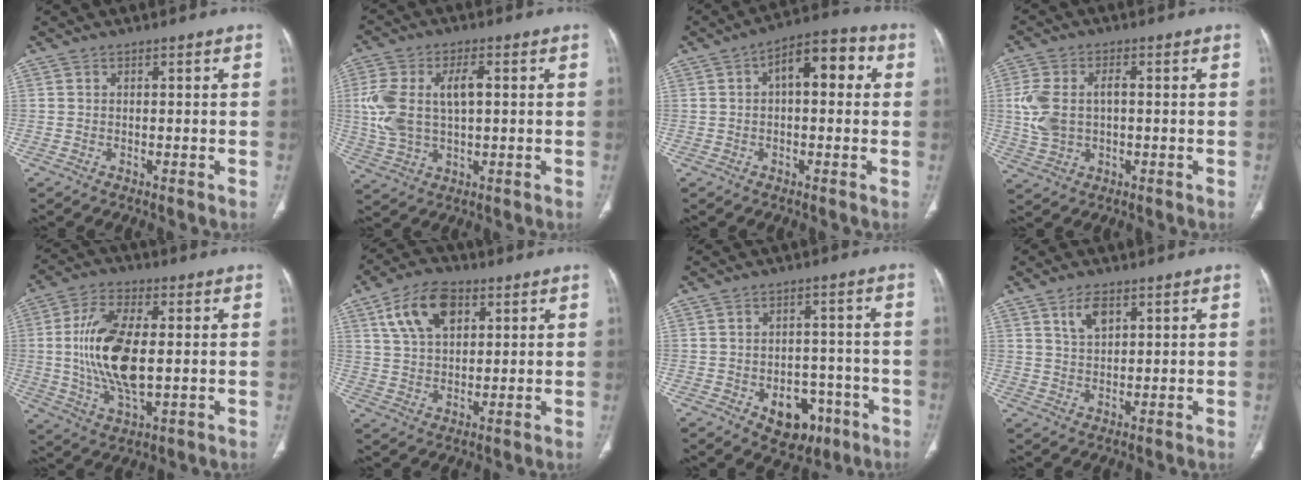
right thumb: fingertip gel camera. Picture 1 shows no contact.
{"total": 12.3, "force": [1.4, 6.7, 10.2], "torque": [-0.221, 0.011, 0.035]}
{"total": 9.7, "force": [2.0, 4.8, 8.2], "torque": [-0.098, 0.031, 0.019]}
{"total": 8.7, "force": [0.3, 5.5, 6.8], "torque": [-0.152, 0.014, 0.012]}
{"total": 15.8, "force": [0.6, 7.2, 14.0], "torque": [-0.279, -0.006, 0.014]}
{"total": 11.4, "force": [4.9, 6.8, 7.8], "torque": [-0.128, -0.005, 0.090]}
{"total": 9.4, "force": [-4.1, 6.5, 5.4], "torque": [-0.037, 0.029, -0.044]}
{"total": 4.7, "force": [2.6, 2.4, 3.1], "torque": [-0.051, -0.013, 0.053]}